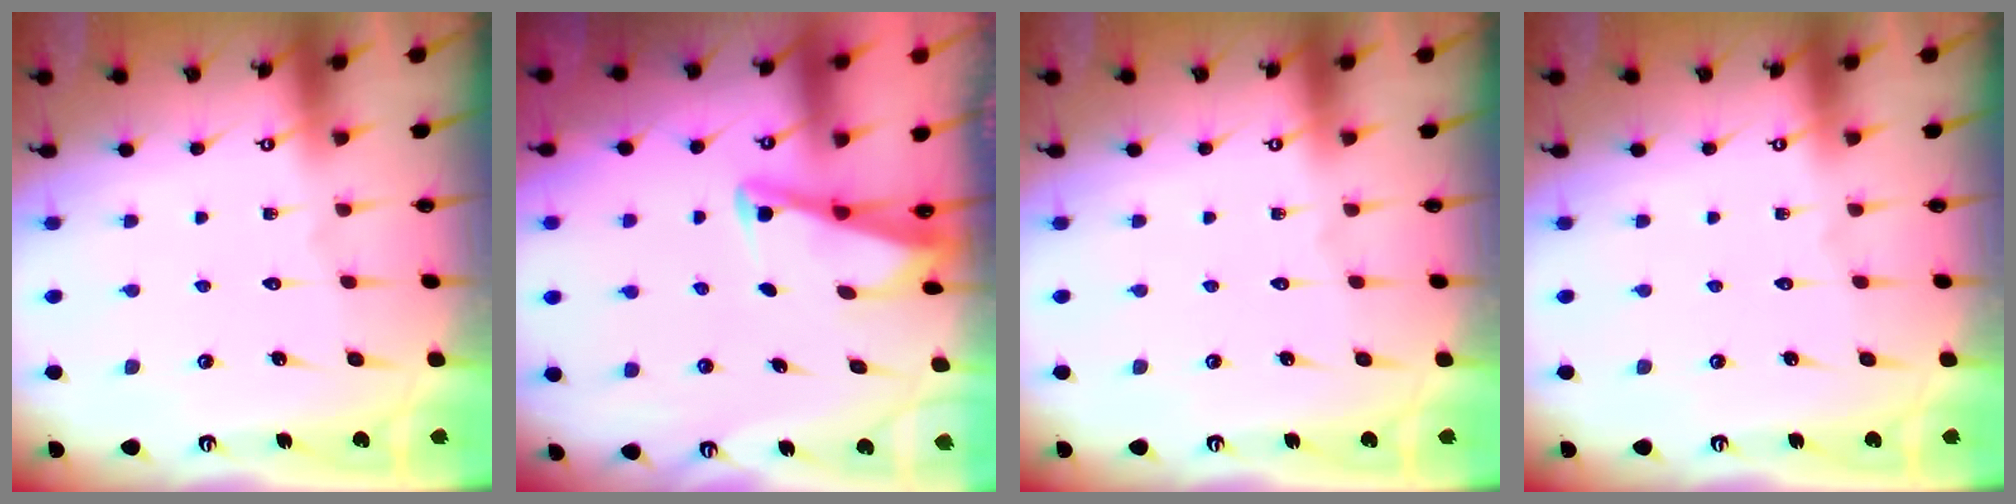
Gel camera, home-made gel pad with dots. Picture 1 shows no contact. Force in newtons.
{"total": 2.7, "press": 2.7, "slide": 0.3}
{"total": 0.0}
{"total": 0.0}